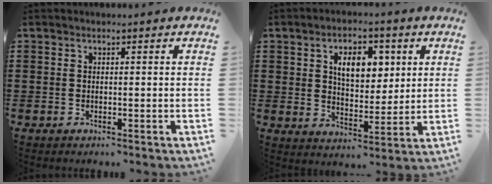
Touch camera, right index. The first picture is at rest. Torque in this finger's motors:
{"motor_torque": [0.56, 0.28, 0.52, 0.07]}